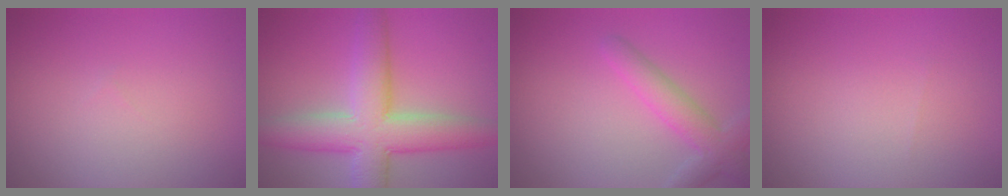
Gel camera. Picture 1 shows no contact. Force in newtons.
{"total": 8.0, "press": 8.0, "slide": 0.7}
{"total": 3.3, "press": 3.3, "slide": 0.2}
{"total": 0.0}